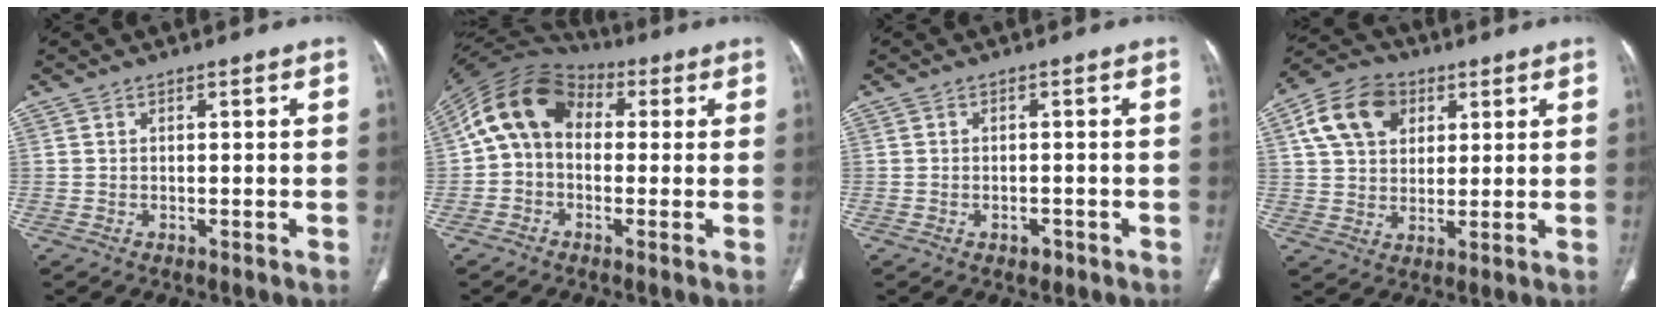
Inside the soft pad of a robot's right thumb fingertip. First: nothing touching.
{"total": 12.2, "force": [1.4, 9.0, 8.1], "torque": [-0.135, 0.040, 0.010]}
{"total": 1.7, "force": [-0.9, 1.2, 0.9], "torque": [-0.012, 0.008, -0.007]}
{"total": 12.1, "force": [4.5, 8.9, 6.8], "torque": [-0.106, -0.001, 0.075]}